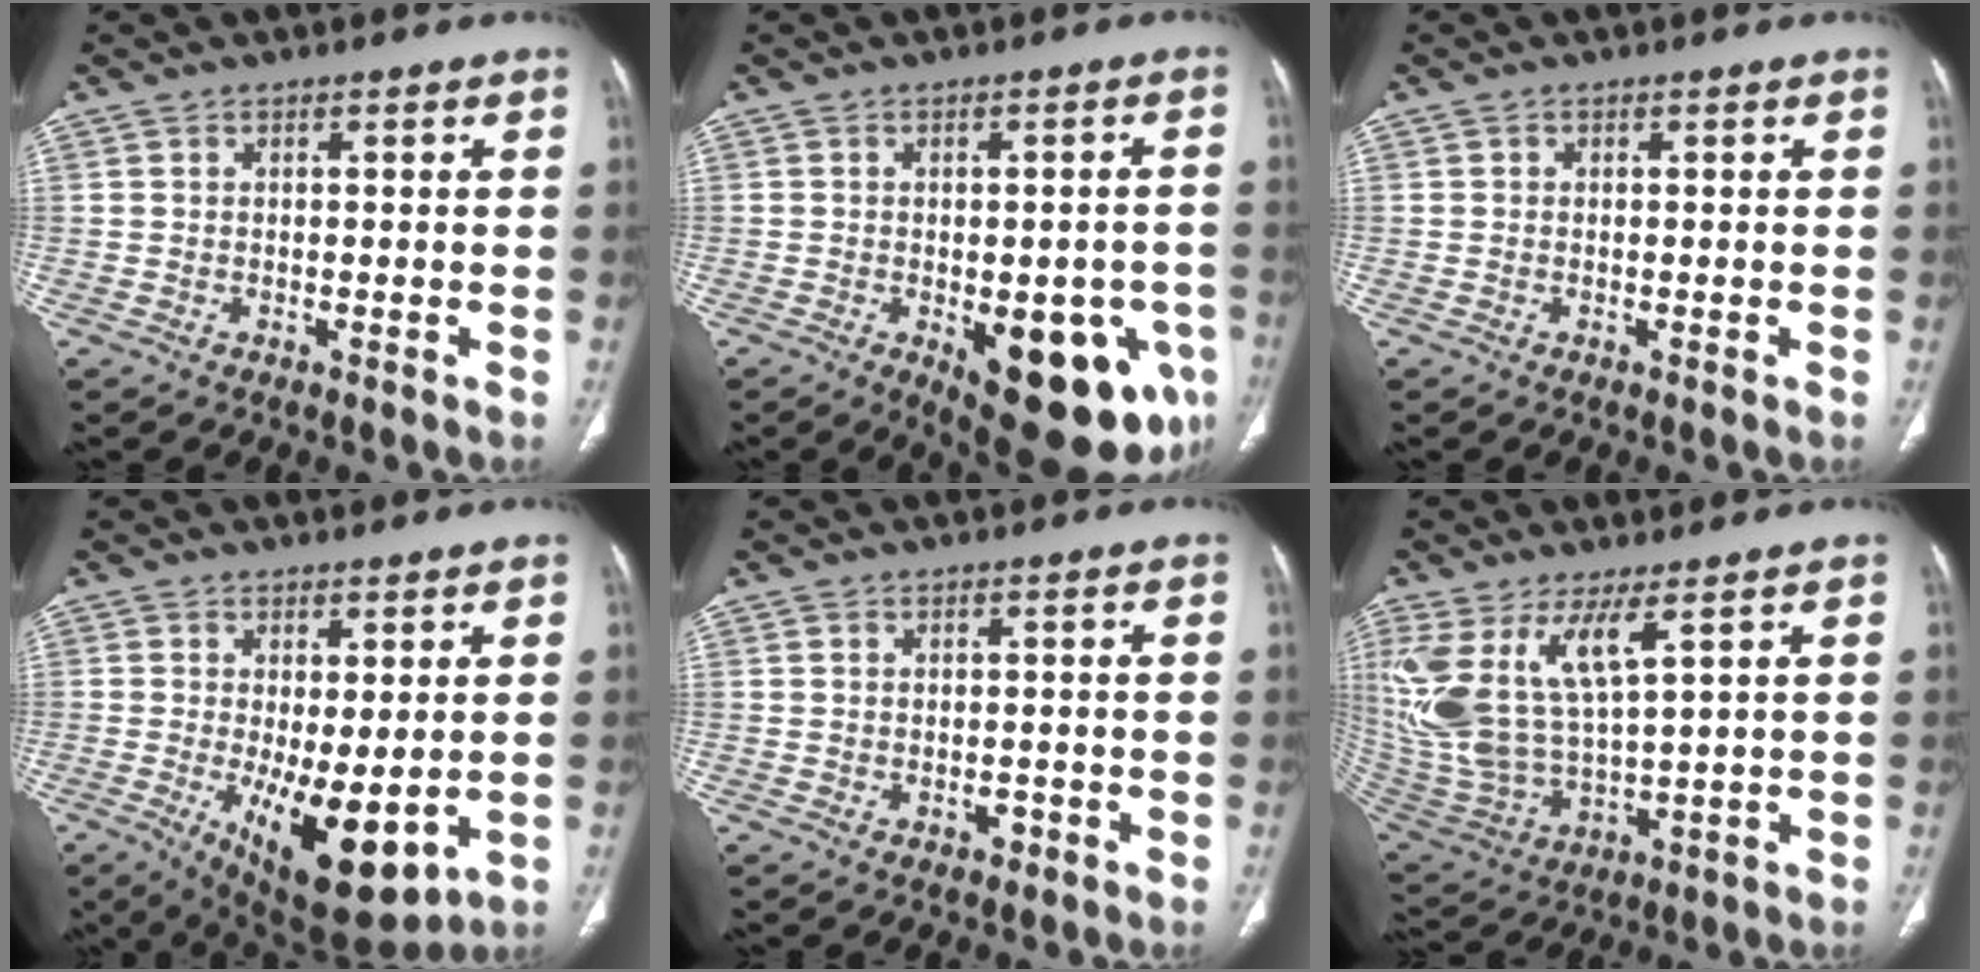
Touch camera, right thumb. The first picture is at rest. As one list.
[{"total": 18.0, "force": [-6.5, 8.0, 14.8], "torque": [-0.131, 0.006, -0.062]}, {"total": 0.0}, {"total": 13.2, "force": [-2.6, 5.2, 11.8], "torque": [-0.177, -0.025, -0.017]}, {"total": 1.4, "force": [-0.5, 1.0, 0.9], "torque": [-0.008, 0.002, -0.004]}, {"total": 14.9, "force": [6.4, 5.3, 12.4], "torque": [-0.279, -0.031, 0.149]}]